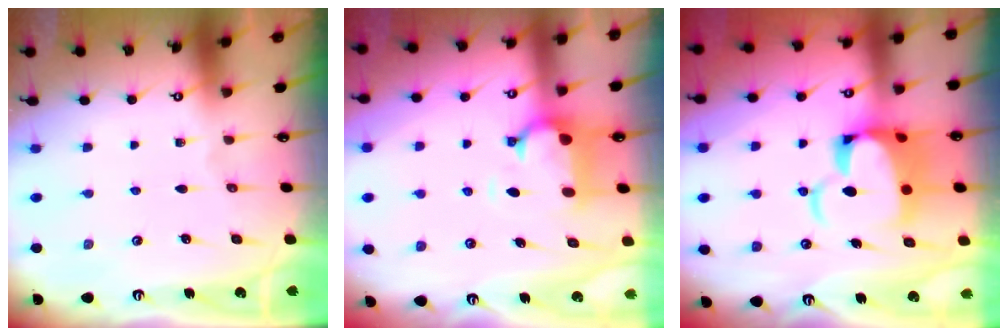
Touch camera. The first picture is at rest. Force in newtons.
{"total": 1.4, "press": 0.7, "slide": 1.2}
{"total": 9.4, "press": 9.3, "slide": 1.6}